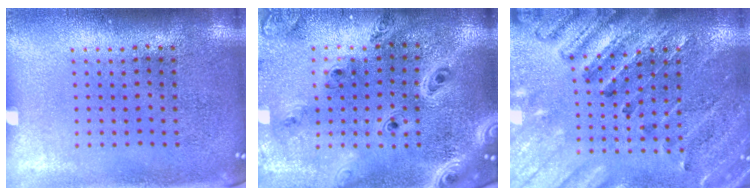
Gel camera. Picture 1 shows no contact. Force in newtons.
{"total": 2.5, "press": 2.3, "slide": 1.1}
{"total": 2.5, "press": 2.5, "slide": 0.4}